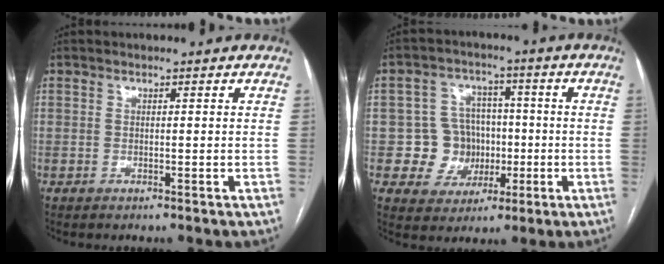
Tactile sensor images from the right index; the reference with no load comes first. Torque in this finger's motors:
{"motor_torque": [1.13, -0.13, 0.24, 0.00]}